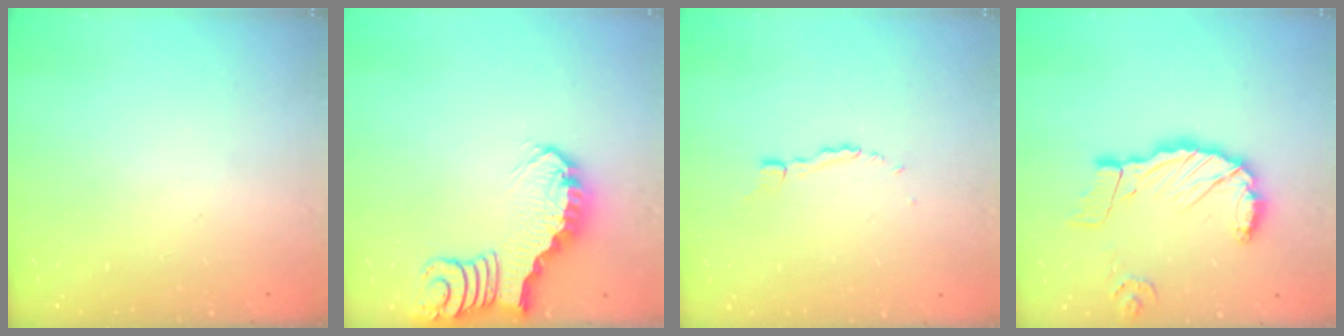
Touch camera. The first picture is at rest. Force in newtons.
{"total": 2.9, "press": 2.9, "slide": 0.4}
{"total": 3.4, "press": 3.4, "slide": 0.3}
{"total": 14.4, "press": 14.2, "slide": 2.3}